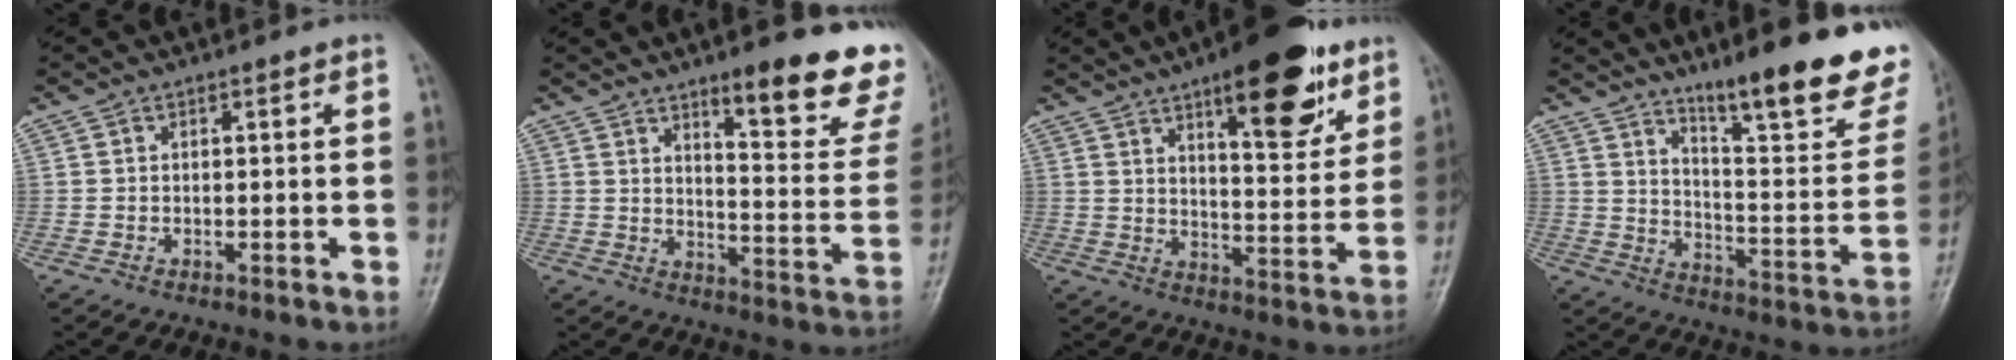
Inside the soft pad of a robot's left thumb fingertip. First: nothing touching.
{"total": 18.6, "force": [11.8, 4.5, 13.6], "torque": [-0.136, -0.076, 0.159]}
{"total": 17.7, "force": [10.3, 6.2, 12.9], "torque": [-0.140, -0.050, 0.151]}
{"total": 23.3, "force": [16.4, 4.5, 15.9], "torque": [-0.191, -0.097, 0.238]}